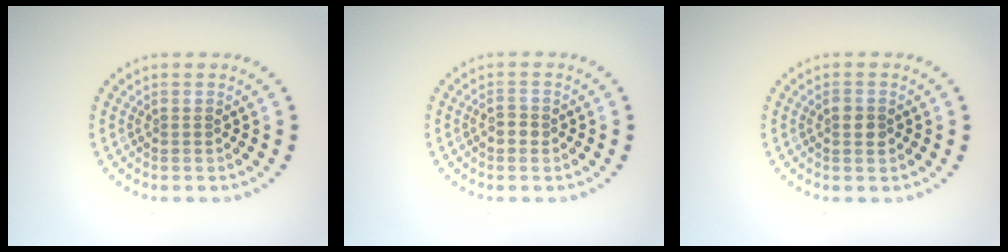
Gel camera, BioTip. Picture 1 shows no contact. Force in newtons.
{"total": 1.3, "press": 1.3, "slide": 0.1}
{"total": 1.8, "press": 1.8, "slide": 0.1}